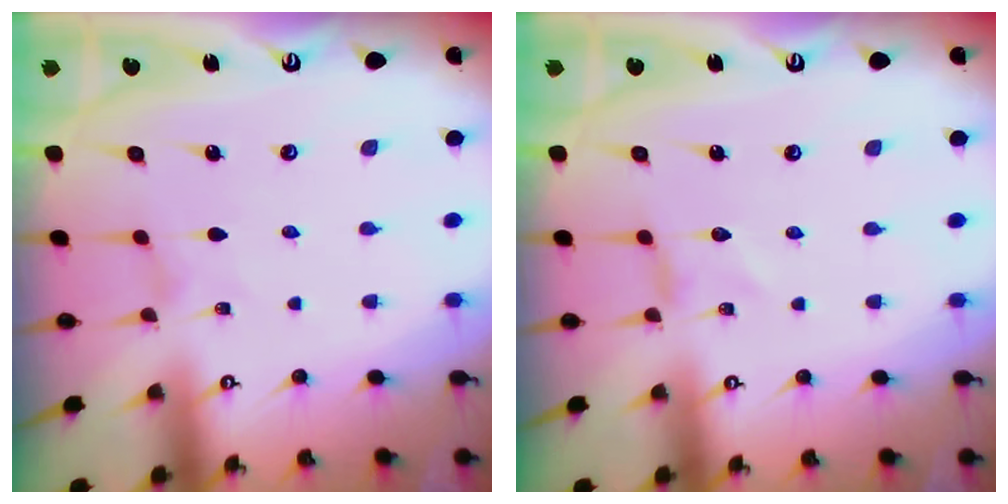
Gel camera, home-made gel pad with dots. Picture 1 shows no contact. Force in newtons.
{"total": 0.0}